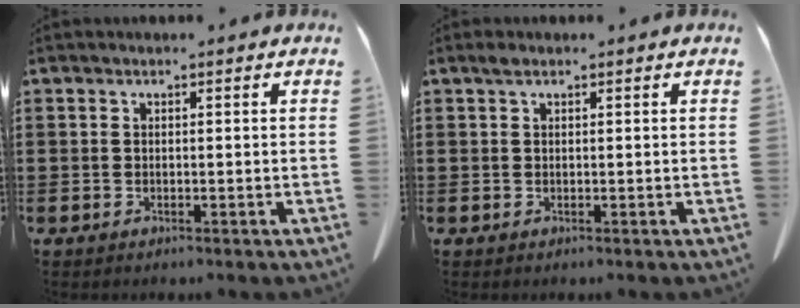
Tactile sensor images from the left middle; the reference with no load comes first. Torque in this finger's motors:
{"motor_torque": [1.07, 0.86, 0.26, 0.07]}